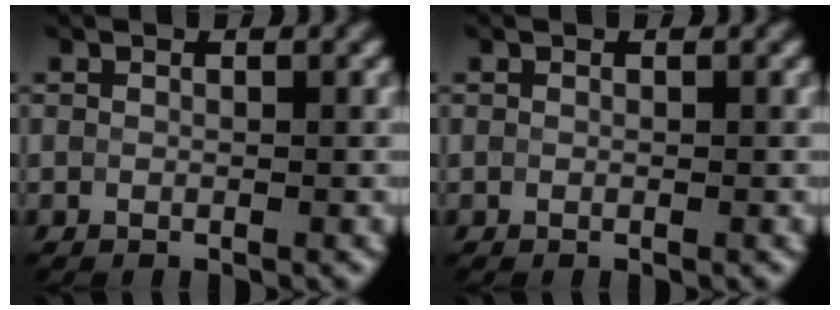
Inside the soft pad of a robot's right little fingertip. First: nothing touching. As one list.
[{"total": 0.0}]